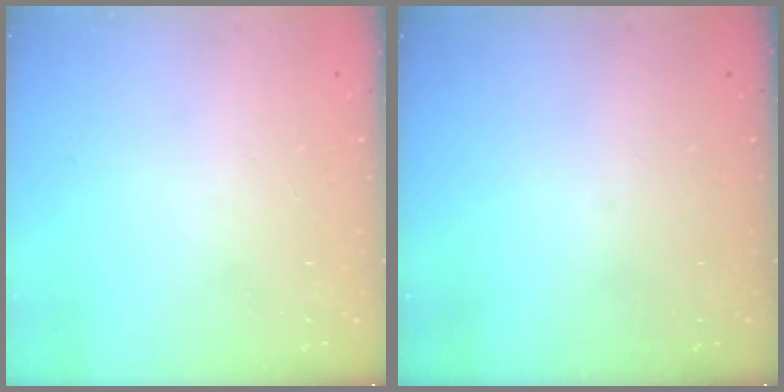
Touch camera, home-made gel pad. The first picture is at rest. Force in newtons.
{"total": 0.0}